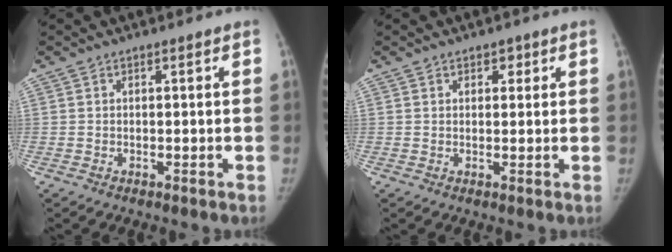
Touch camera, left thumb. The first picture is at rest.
{"total": 1.9, "force": [1.0, 1.4, 0.8], "torque": [0.007, -0.003, 0.010]}